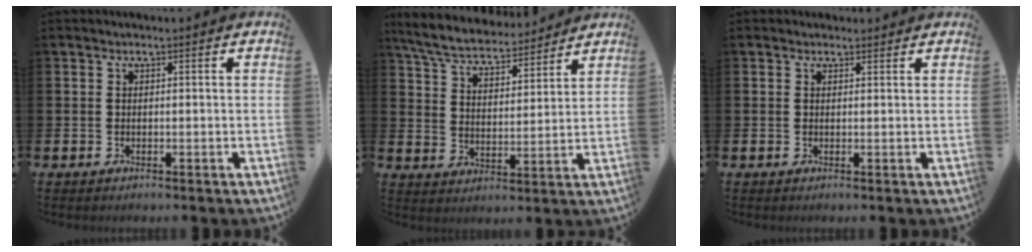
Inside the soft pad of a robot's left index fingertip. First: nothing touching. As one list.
[{"total": 6.4, "force": [6.0, 1.4, 1.7], "torque": [-0.067, -0.037, 0.104]}, {"total": 0.6, "force": [0.5, 0.4, 0.0], "torque": [0.014, 0.000, 0.006]}]